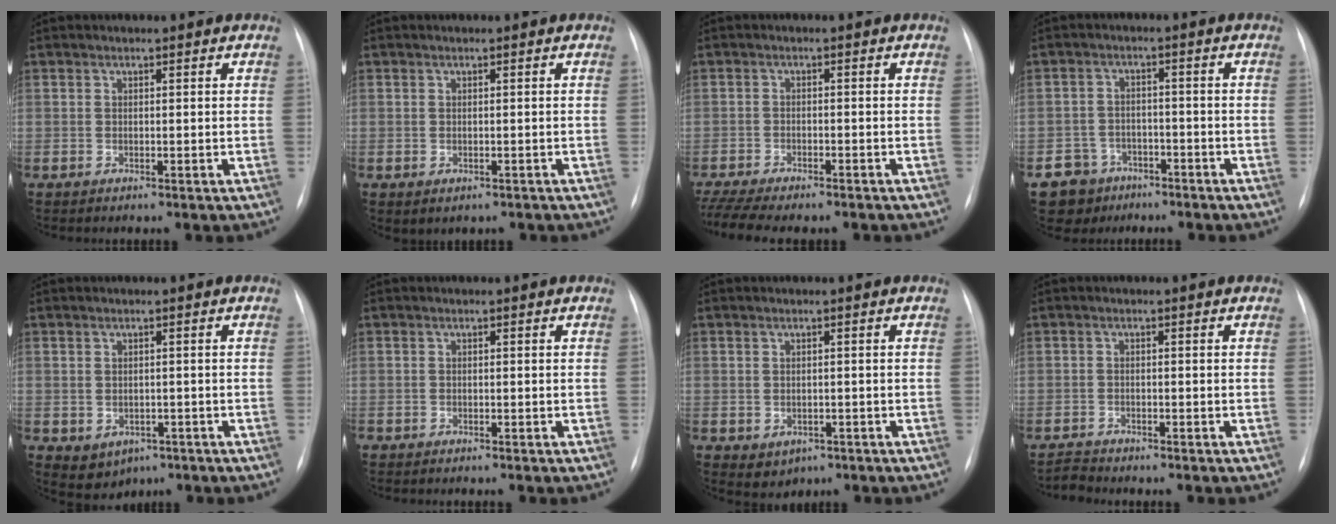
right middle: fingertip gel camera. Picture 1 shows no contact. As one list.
[{"total": 1.8, "force": [-1.0, 1.2, 0.8], "torque": [-0.013, -0.001, -0.004]}, {"total": 12.0, "force": [-10.1, 2.9, 5.8], "torque": [-0.100, -0.002, -0.144]}, {"total": 5.8, "force": [-3.6, 4.5, 0.1], "torque": [-0.001, 0.009, -0.056]}, {"total": 4.7, "force": [-1.9, 3.8, 1.9], "torque": [-0.028, 0.003, -0.012]}, {"total": 0.6, "force": [-0.6, 0.1, 0.1], "torque": [-0.006, -0.001, -0.013]}, {"total": 3.0, "force": [-1.2, 2.5, 1.2], "torque": [-0.013, 0.001, -0.003]}, {"total": 1.7, "force": [-1.6, -0.1, -0.5], "torque": [0.010, -0.011, -0.031]}]